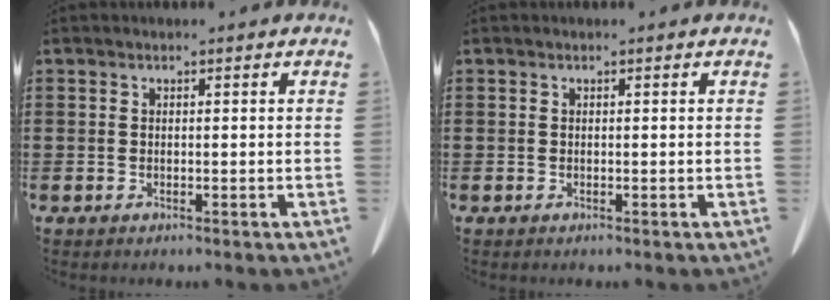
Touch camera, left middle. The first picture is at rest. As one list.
[{"total": 0.0}]